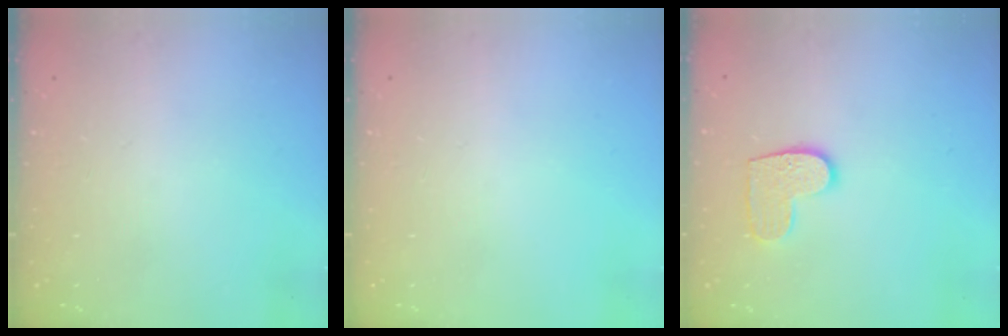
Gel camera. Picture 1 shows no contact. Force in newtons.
{"total": 0.0}
{"total": 8.6, "press": 8.6, "slide": 0.3}